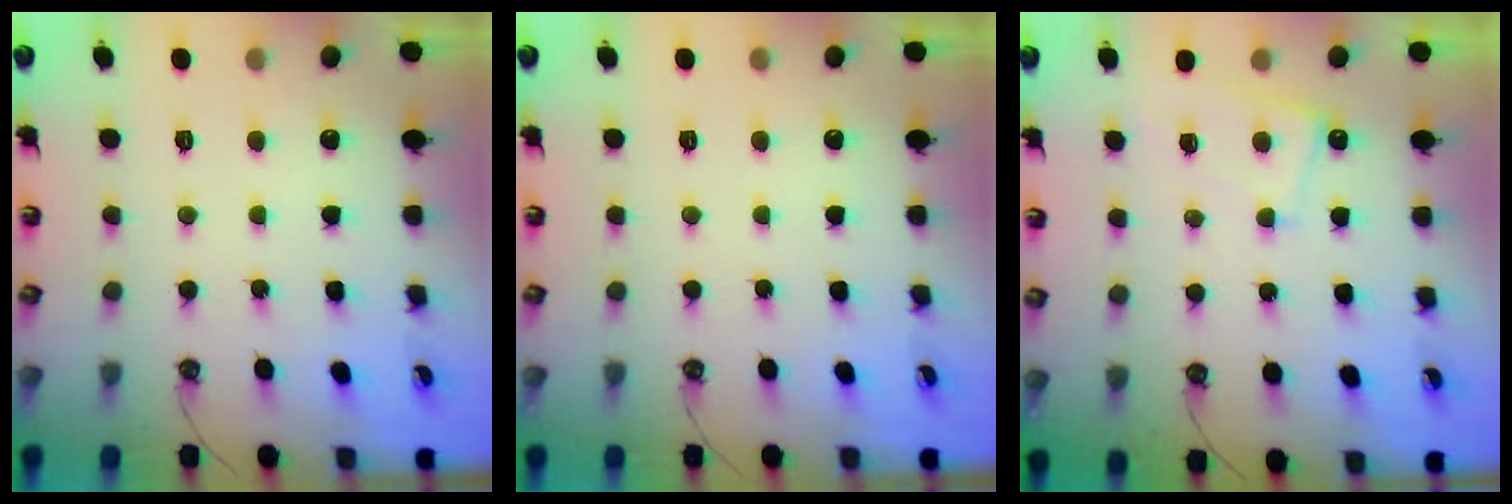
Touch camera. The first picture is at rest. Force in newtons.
{"total": 0.0}
{"total": 2.4, "press": 2.4, "slide": 0.6}